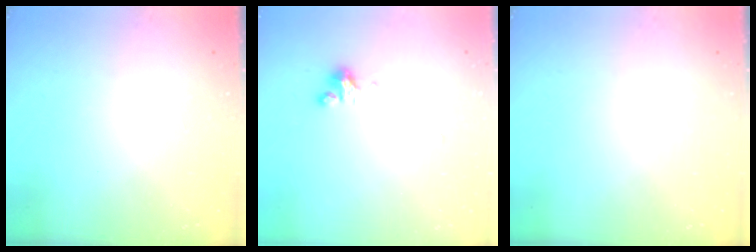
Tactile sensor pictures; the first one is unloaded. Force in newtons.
{"total": 2.8, "press": 2.8, "slide": 0.2}
{"total": 0.0}